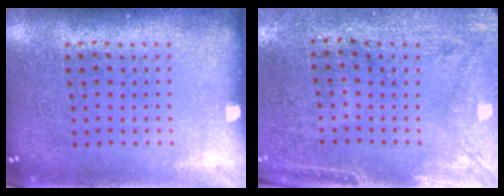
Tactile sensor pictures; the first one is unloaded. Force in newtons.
{"total": 3.0, "press": 2.5, "slide": 1.6}